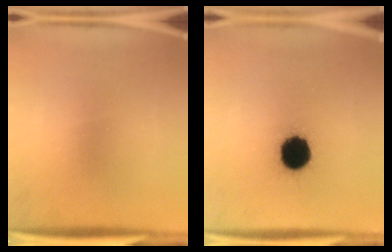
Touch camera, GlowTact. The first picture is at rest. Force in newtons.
{"total": 12.6}